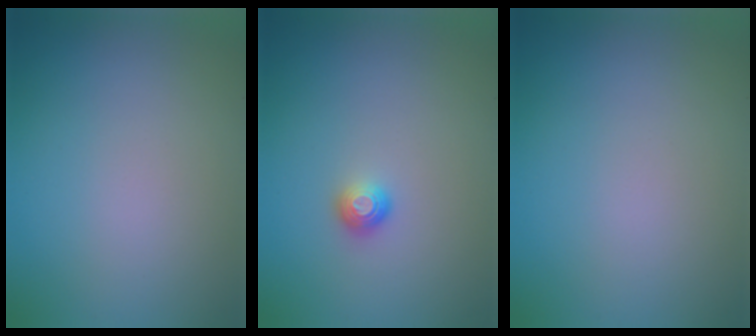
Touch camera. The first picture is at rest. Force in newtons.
{"total": 1.1, "press": 1.0, "slide": 0.4}
{"total": 0.0}